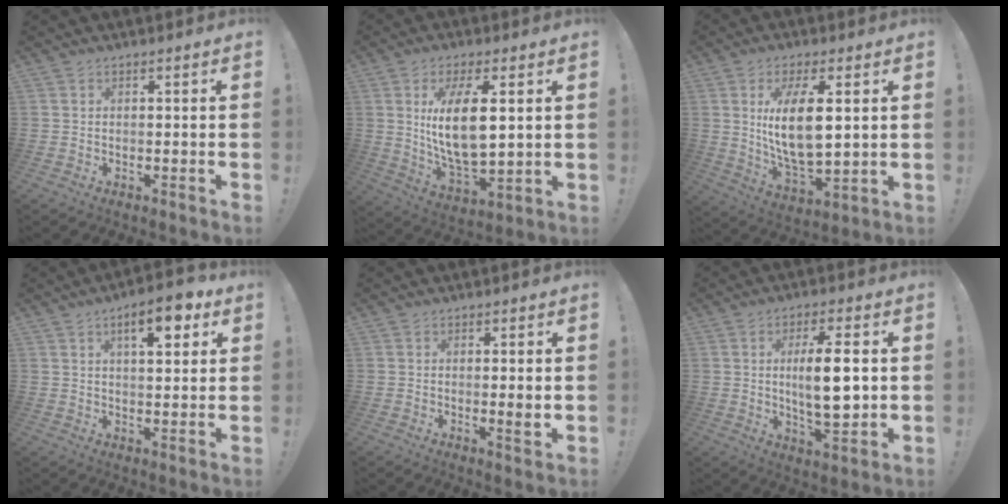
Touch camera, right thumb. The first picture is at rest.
{"total": 15.0, "force": [3.4, 5.9, 13.4], "torque": [-0.258, -0.025, 0.046]}
{"total": 14.6, "force": [3.2, 5.7, 13.0], "torque": [-0.259, -0.022, 0.045]}
{"total": 9.8, "force": [4.8, 3.7, 7.7], "torque": [-0.099, -0.013, 0.076]}
{"total": 2.7, "force": [0.1, 0.2, 2.7], "torque": [-0.035, -0.008, -0.001]}
{"total": 12.5, "force": [1.2, 3.6, 11.9], "torque": [-0.202, -0.010, 0.010]}